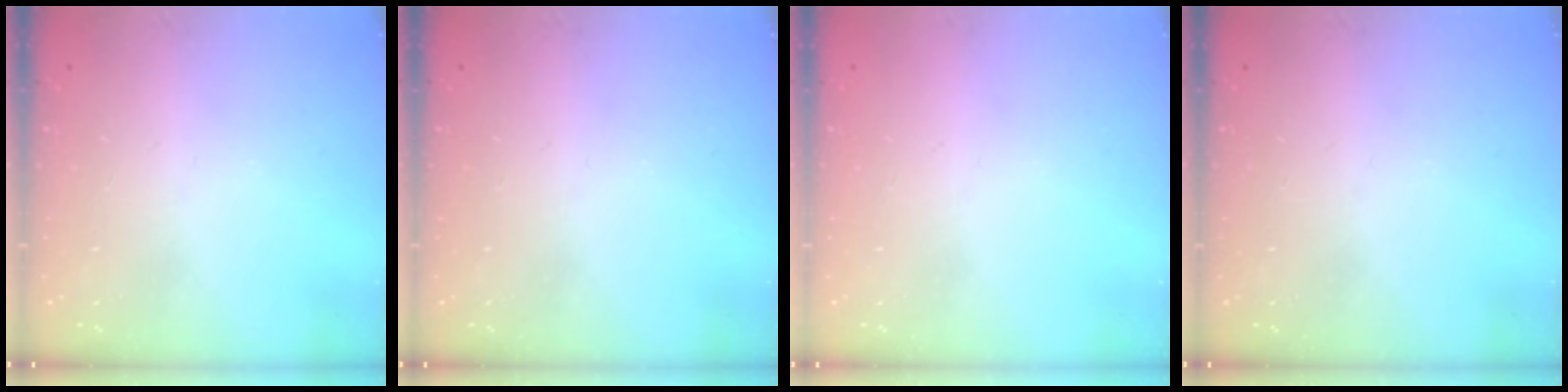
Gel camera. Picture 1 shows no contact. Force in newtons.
{"total": 0.0}
{"total": 0.0}
{"total": 0.0}